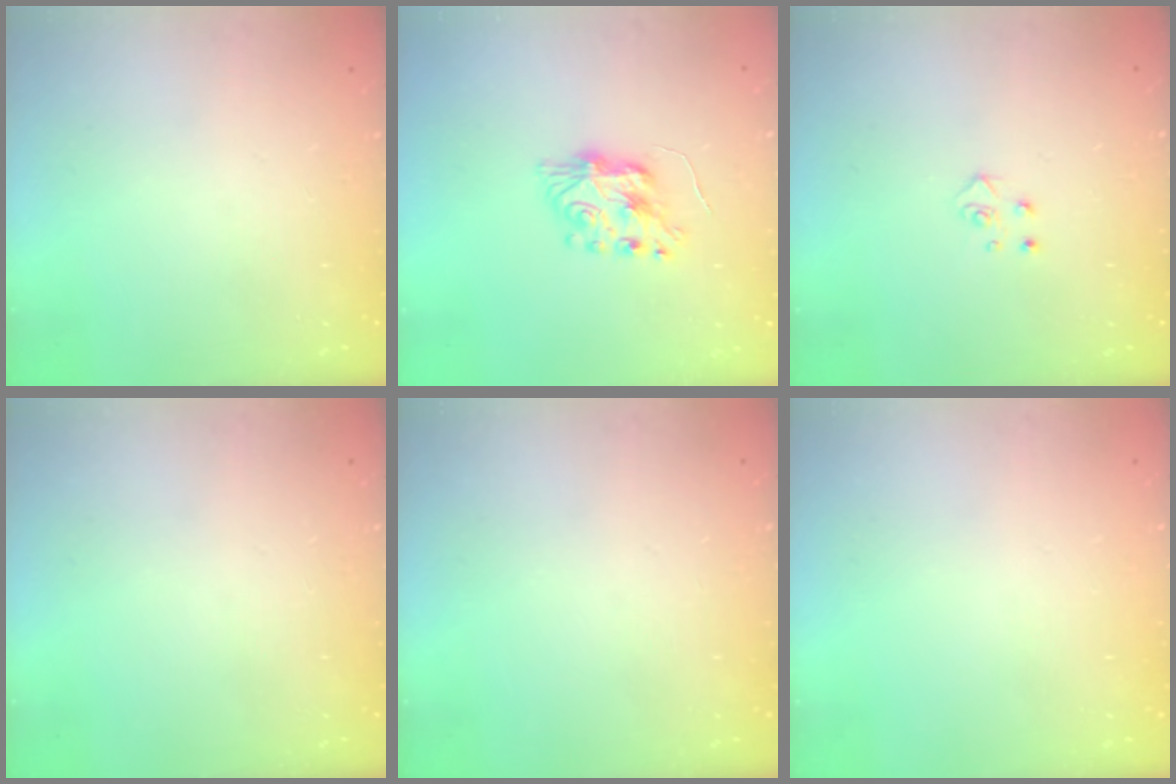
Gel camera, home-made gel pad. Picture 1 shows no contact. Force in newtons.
{"total": 8.7, "press": 8.6, "slide": 0.6}
{"total": 3.9, "press": 3.9, "slide": 0.4}
{"total": 0.0}
{"total": 0.0}
{"total": 0.0}